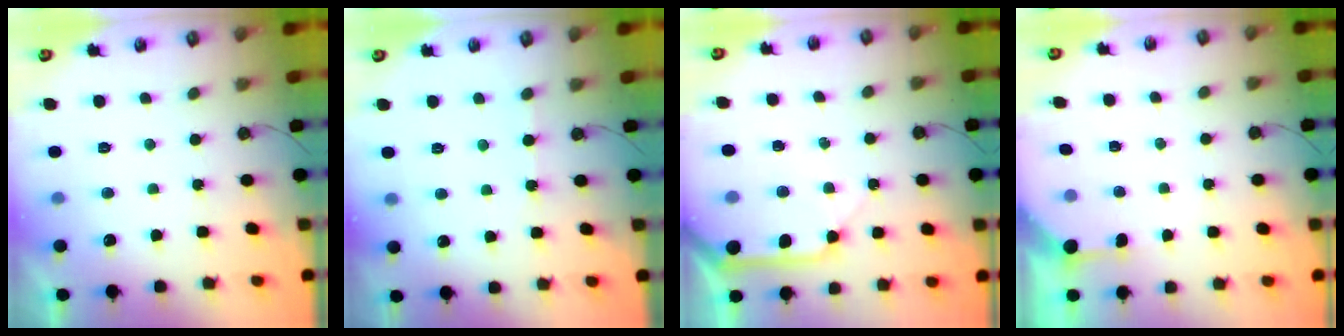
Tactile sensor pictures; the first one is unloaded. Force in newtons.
{"total": 2.5, "press": 2.5, "slide": 0.4}
{"total": 11.8, "press": 11.7, "slide": 1.6}
{"total": 2.9, "press": 2.8, "slide": 0.3}